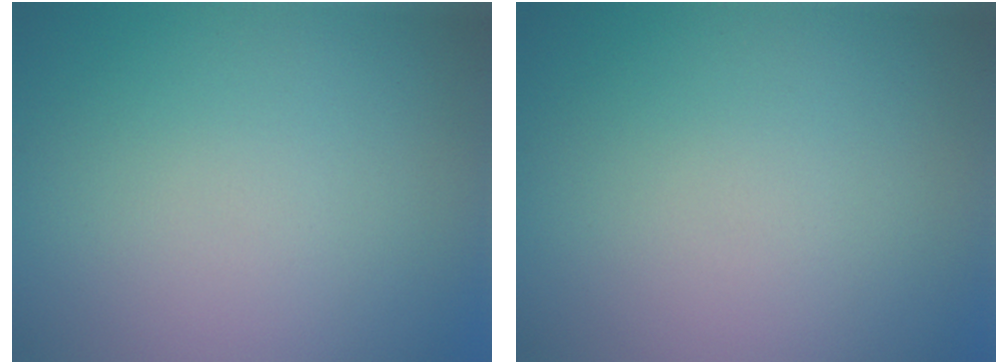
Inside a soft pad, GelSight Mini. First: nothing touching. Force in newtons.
{"total": 0.0}